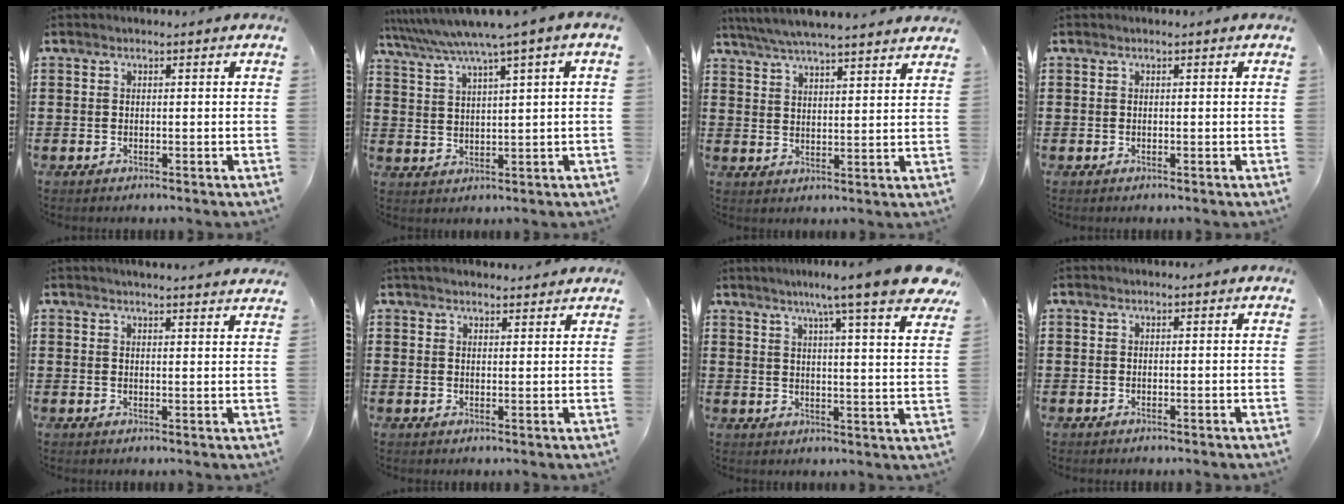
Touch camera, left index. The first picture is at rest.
{"total": 5.0, "force": [3.6, -0.6, 3.4], "torque": [-0.079, -0.020, 0.057]}
{"total": 5.2, "force": [4.9, -0.1, 1.6], "torque": [-0.049, -0.023, 0.087]}
{"total": 0.0}
{"total": 2.3, "force": [2.2, -0.4, 0.1], "torque": [-0.007, -0.008, 0.043]}
{"total": 2.2, "force": [2.1, 0.5, 0.2], "torque": [-0.009, 0.001, 0.042]}
{"total": 8.9, "force": [6.9, -0.7, 5.6], "torque": [-0.106, -0.033, 0.110]}
{"total": 0.0}